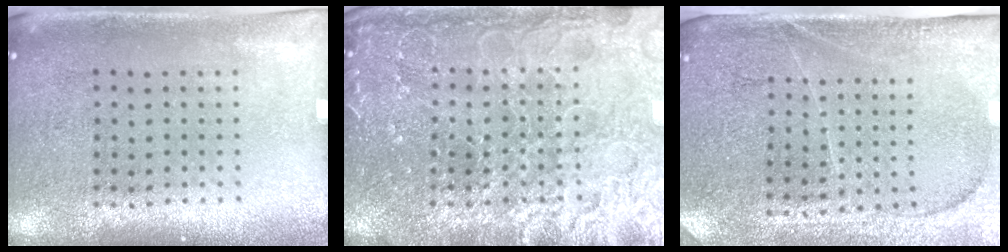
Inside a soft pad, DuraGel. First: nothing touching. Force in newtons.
{"total": 6.9, "press": 6.9, "slide": 0.8}
{"total": 4.0, "press": 3.6, "slide": 1.7}